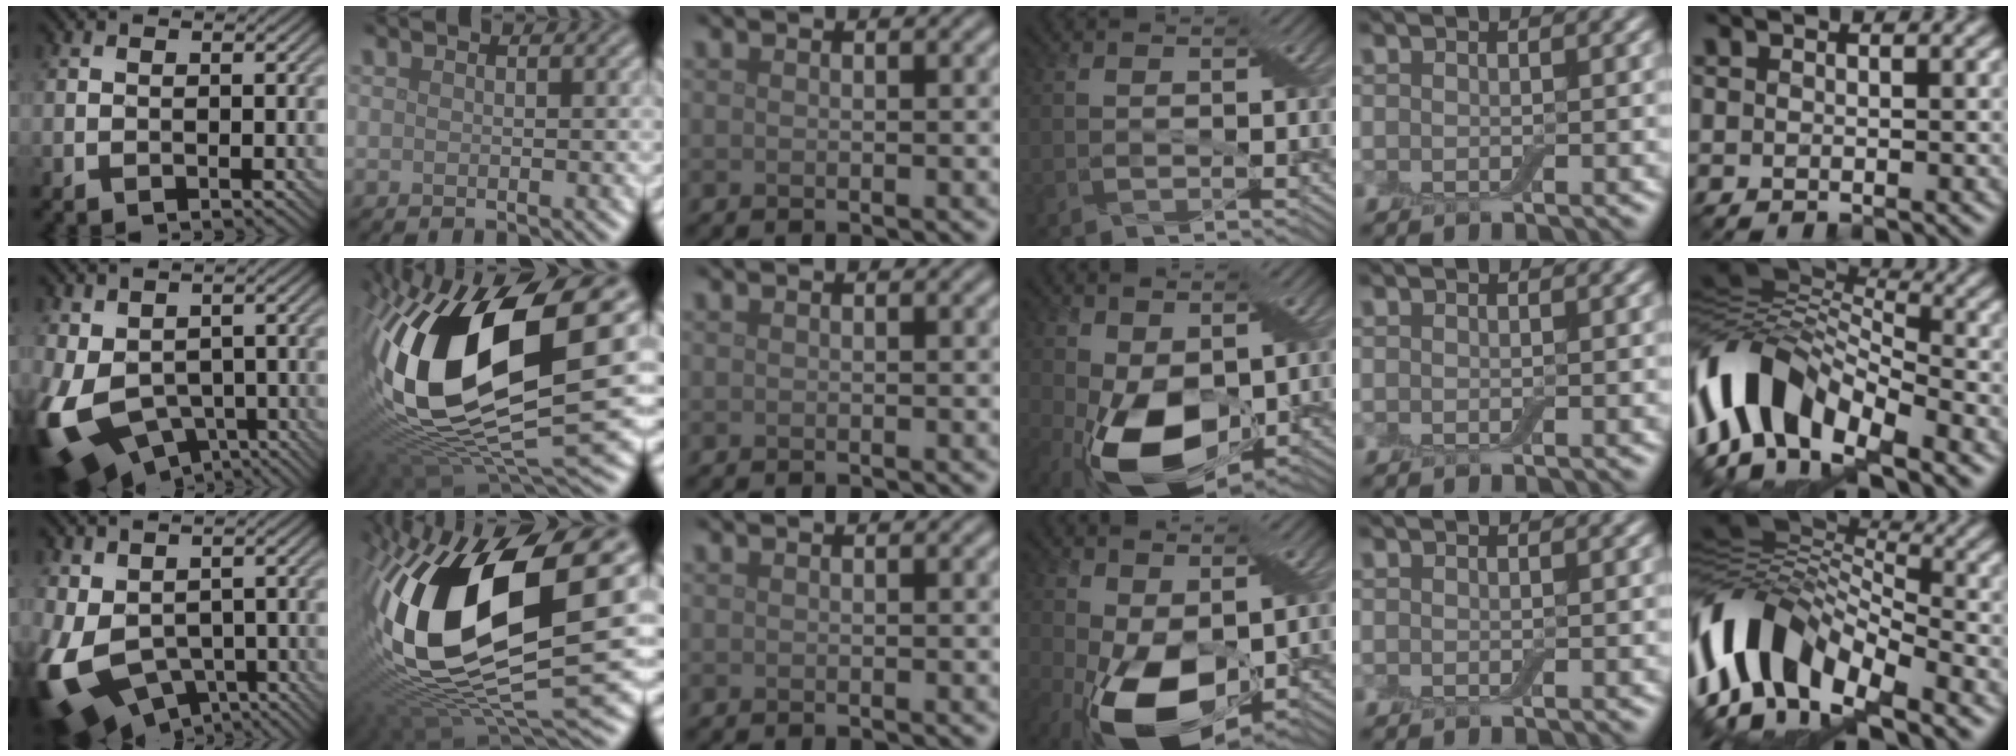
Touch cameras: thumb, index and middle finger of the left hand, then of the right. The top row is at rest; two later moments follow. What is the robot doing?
{"motion": "extract", "object": "airpods case & airpods"}